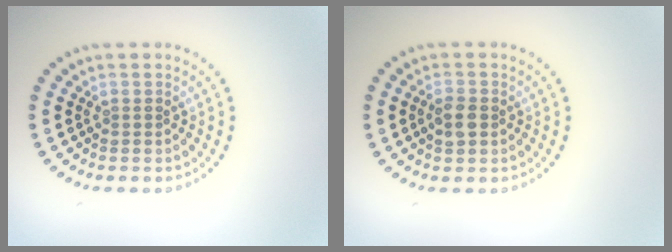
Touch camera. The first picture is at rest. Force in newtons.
{"total": 1.9, "press": 1.9, "slide": 0.3}